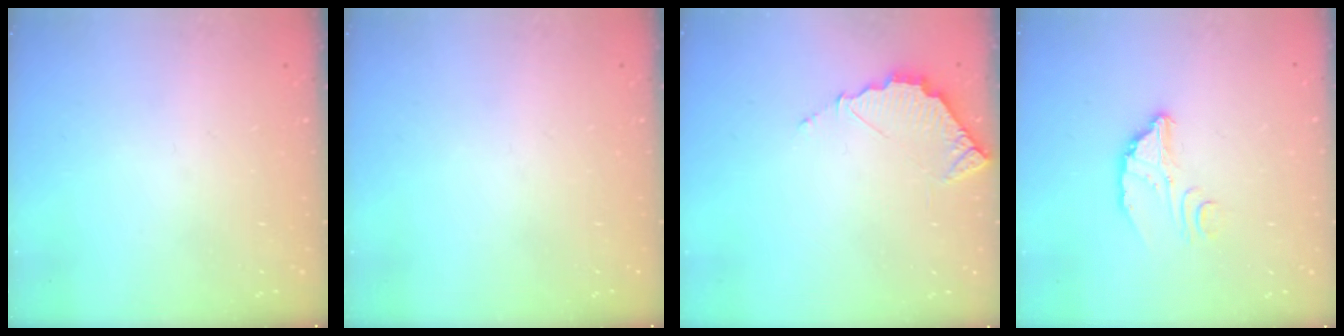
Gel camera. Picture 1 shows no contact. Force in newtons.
{"total": 0.0}
{"total": 4.2, "press": 4.2, "slide": 0.3}
{"total": 4.2, "press": 4.2, "slide": 0.2}